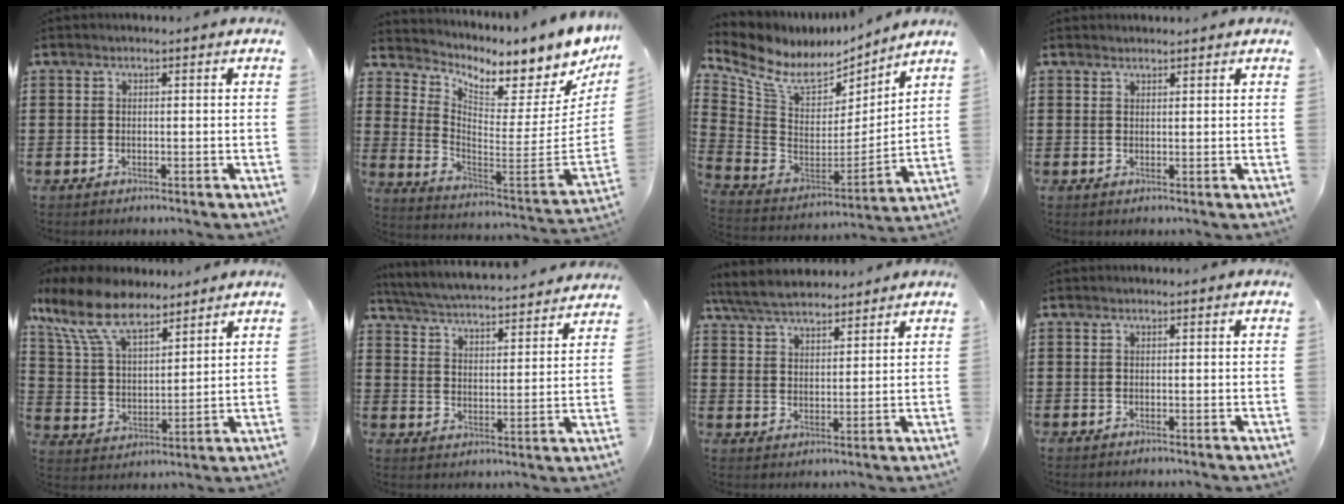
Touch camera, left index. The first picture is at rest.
{"total": 5.6, "force": [4.7, 1.9, 2.4], "torque": [-0.055, -0.071, 0.073]}
{"total": 8.4, "force": [6.1, 4.3, 3.9], "torque": [-0.113, -0.040, 0.108]}
{"total": 1.1, "force": [1.1, 0.1, 0.0], "torque": [-0.002, -0.001, 0.021]}
{"total": 11.7, "force": [8.7, 4.5, 6.3], "torque": [-0.159, -0.026, 0.160]}
{"total": 4.5, "force": [4.5, -0.5, 0.6], "torque": [-0.036, -0.039, 0.071]}
{"total": 5.8, "force": [5.3, 1.6, 1.7], "torque": [-0.053, -0.012, 0.099]}
{"total": 0.0}